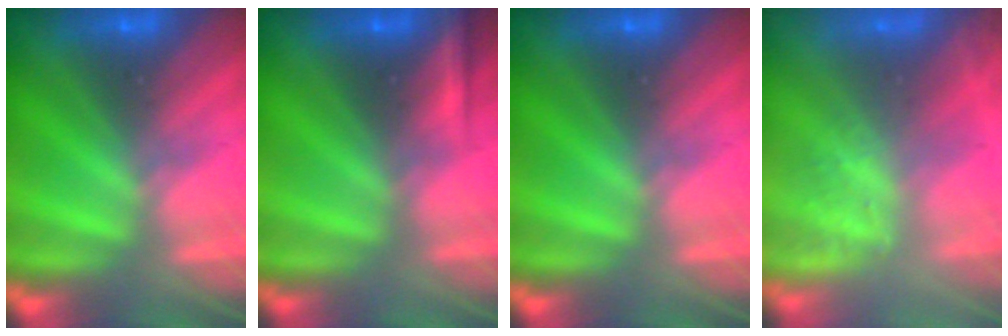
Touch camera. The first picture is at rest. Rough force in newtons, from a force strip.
{"total": 2.3}
{"total": 0.0}
{"total": 2.6}